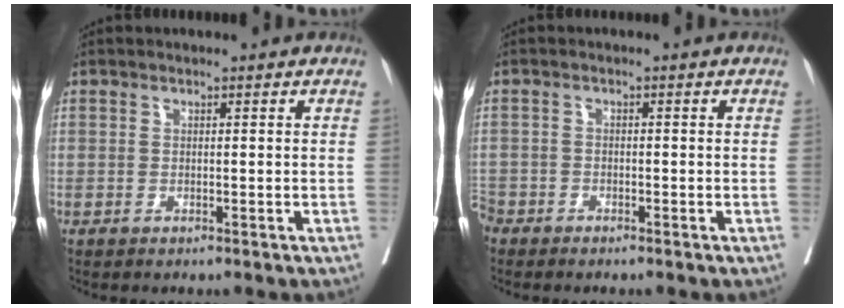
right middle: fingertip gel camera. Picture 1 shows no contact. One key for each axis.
{"total": 3.4, "fx": -2.8, "fy": 1.8, "fz": 0.5, "tx": -0.011, "ty": -0.001, "tz": -0.060}